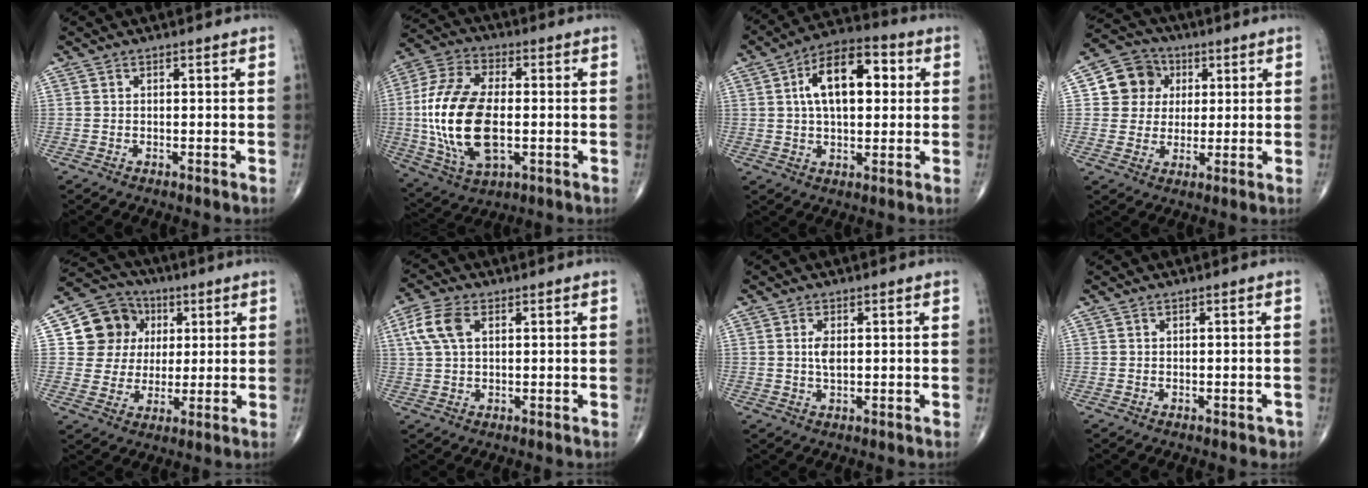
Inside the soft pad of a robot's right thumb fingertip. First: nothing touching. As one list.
[{"total": 19.9, "force": [-1.3, 10.4, 16.9], "torque": [-0.358, 0.001, -0.018]}, {"total": 14.4, "force": [3.1, 7.6, 11.9], "torque": [-0.178, 0.019, 0.044]}, {"total": 9.3, "force": [2.3, 8.5, 3.0], "torque": [-0.018, 0.002, 0.033]}, {"total": 11.8, "force": [3.1, 10.7, 3.7], "torque": [-0.027, 0.004, 0.052]}, {"total": 6.8, "force": [2.1, 3.8, 5.2], "torque": [-0.123, 0.013, 0.042]}, {"total": 2.7, "force": [0.4, 1.2, 2.3], "torque": [-0.045, -0.002, 0.009]}, {"total": 1.3, "force": [-0.8, 0.8, 0.5], "torque": [0.003, 0.005, -0.009]}]